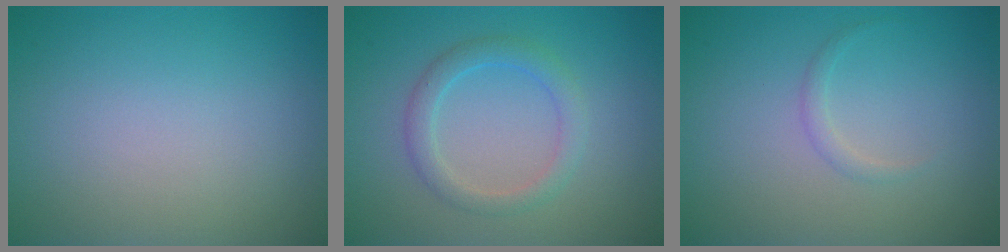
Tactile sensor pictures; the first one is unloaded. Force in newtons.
{"total": 2.4, "press": 2.4, "slide": 0.1}
{"total": 0.8, "press": 0.8, "slide": 0.0}